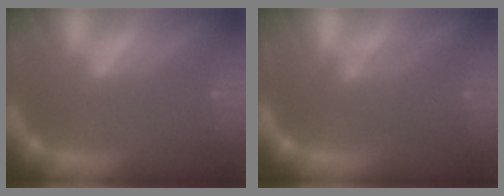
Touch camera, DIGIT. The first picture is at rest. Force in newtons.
{"total": 4.1}